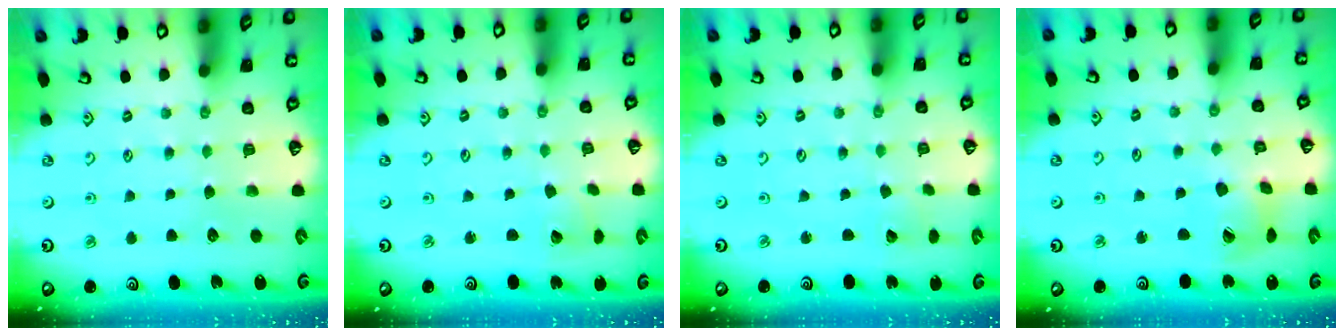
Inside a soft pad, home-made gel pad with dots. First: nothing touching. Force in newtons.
{"total": 2.0, "press": 2.0, "slide": 0.3}
{"total": 1.6, "press": 1.6, "slide": 0.0}
{"total": 7.4, "press": 7.4, "slide": 0.9}